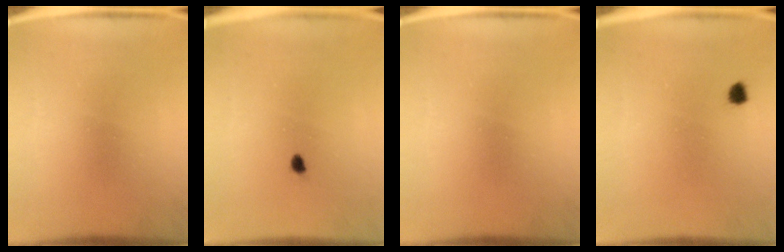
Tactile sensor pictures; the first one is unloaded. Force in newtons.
{"total": 0.7}
{"total": 0.0}
{"total": 1.2}